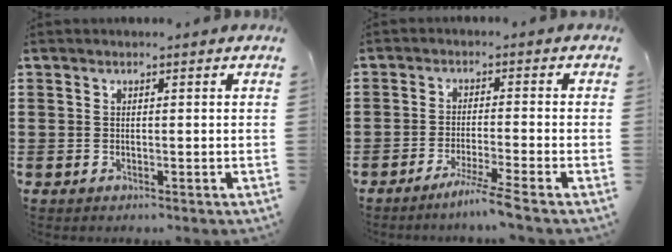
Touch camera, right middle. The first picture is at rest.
{"total": 4.0, "force": [-3.2, -0.9, 2.2], "torque": [-0.034, -0.012, -0.058]}